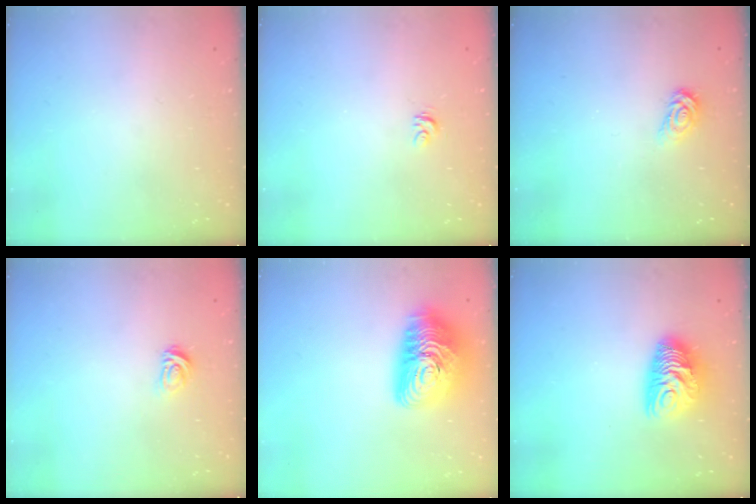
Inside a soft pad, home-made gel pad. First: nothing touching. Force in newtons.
{"total": 3.9, "press": 3.9, "slide": 0.1}
{"total": 3.2, "press": 3.2, "slide": 0.0}
{"total": 3.4, "press": 3.4, "slide": 0.5}
{"total": 18.5, "press": 18.5, "slide": 1.1}
{"total": 10.1, "press": 10.1, "slide": 1.2}